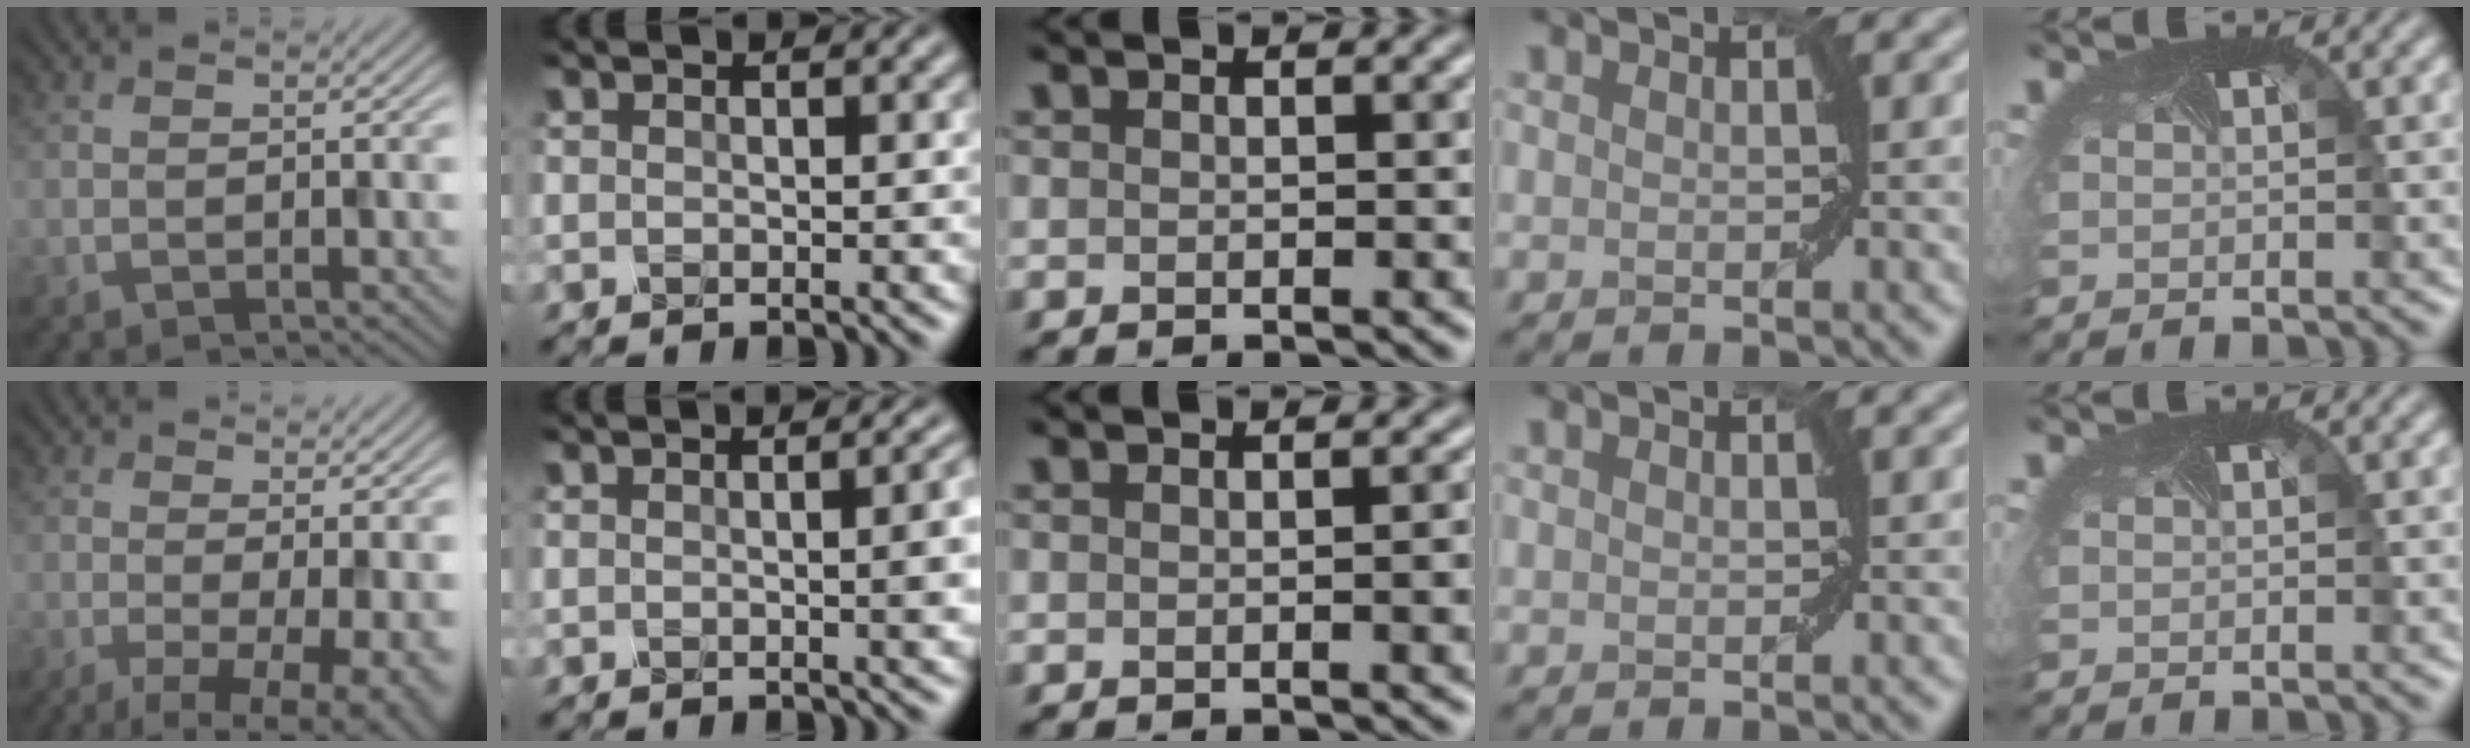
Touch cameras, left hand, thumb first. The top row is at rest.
{"thumb": {"total": 9.1, "force": [-1.9, 3.3, 8.3], "torque": [-0.125, -0.009, -0.024]}, "index": {"total": 6.2, "force": [0.9, 3.1, 5.3], "torque": [-0.023, 0.037, -0.012]}, "middle": {"total": 2.1, "force": [-0.1, 0.5, 2.0], "torque": [-0.021, 0.001, -0.003]}}